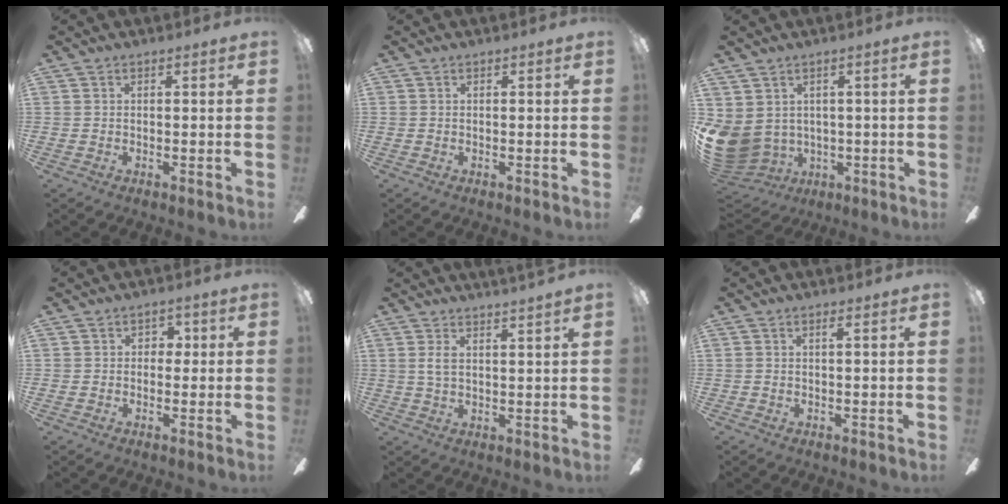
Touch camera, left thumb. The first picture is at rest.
{"total": 0.0}
{"total": 8.4, "force": [0.3, 7.4, 4.0], "torque": [-0.138, -0.014, 0.010]}
{"total": 2.8, "force": [-0.2, 2.4, 1.4], "torque": [-0.014, 0.006, -0.011]}
{"total": 2.9, "force": [2.0, 0.1, 2.2], "torque": [-0.048, -0.007, 0.036]}
{"total": 0.8, "force": [0.0, -0.1, 0.8], "torque": [-0.016, 0.001, 0.000]}